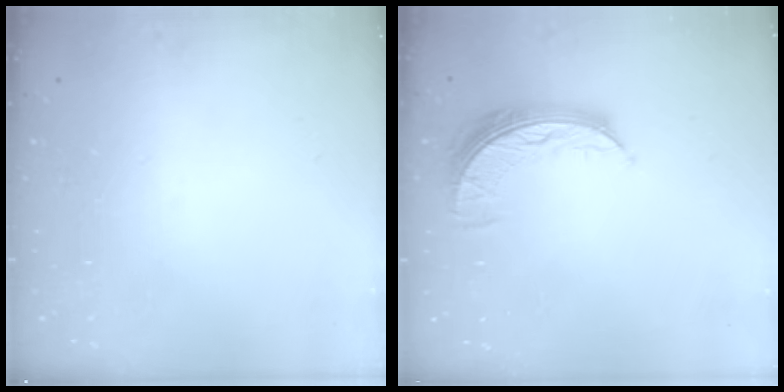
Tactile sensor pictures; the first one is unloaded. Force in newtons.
{"total": 8.4, "press": 8.4, "slide": 0.7}